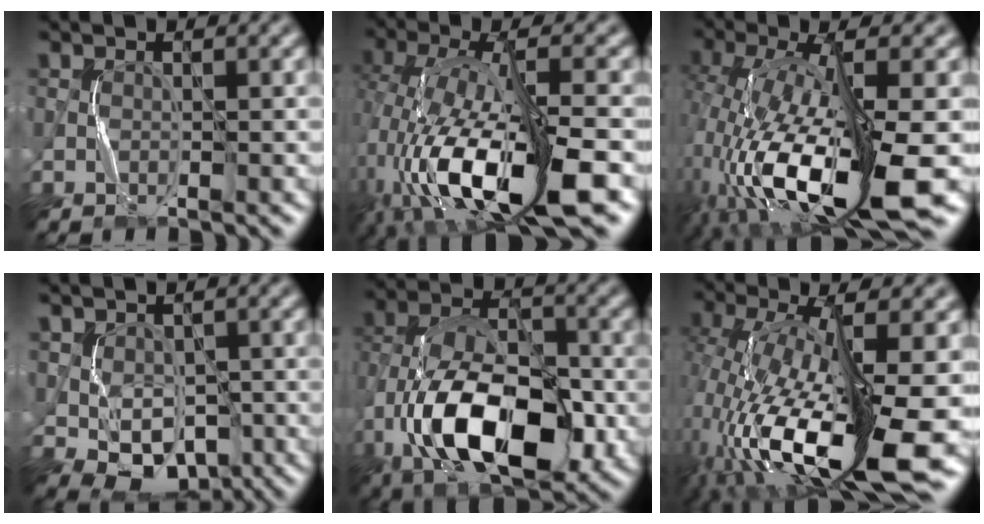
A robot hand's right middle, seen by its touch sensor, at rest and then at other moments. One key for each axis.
{"total": 11.7, "fx": -4.8, "fy": 4.2, "fz": 9.9, "tx": -0.198, "ty": -0.007, "tz": -0.084}
{"total": 12.9, "fx": -4.8, "fy": 4.4, "fz": 11.2, "tx": -0.229, "ty": -0.019, "tz": -0.071}
{"total": 4.3, "fx": -1.0, "fy": 3.2, "fz": 2.6, "tx": -0.048, "ty": -0.009, "tz": -0.009}
{"total": 12.7, "fx": -4.6, "fy": 7.1, "fz": 9.4, "tx": -0.173, "ty": -0.002, "tz": -0.082}
{"total": 14.7, "fx": -5.1, "fy": 4.9, "fz": 12.9, "tx": -0.252, "ty": -0.012, "tz": -0.076}